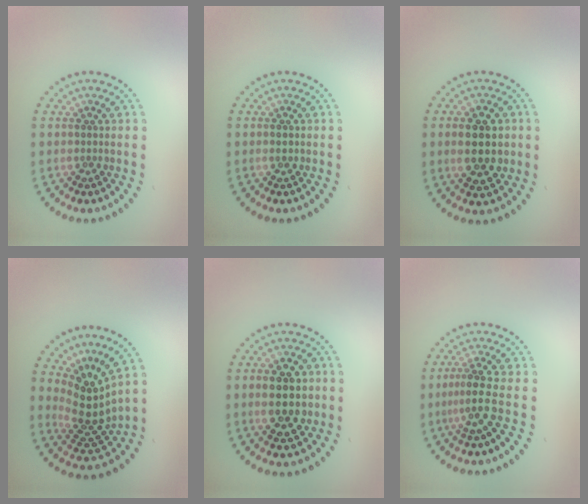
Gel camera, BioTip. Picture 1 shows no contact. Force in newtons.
{"total": 1.1, "press": 1.1, "slide": 0.1}
{"total": 5.2, "press": 5.2, "slide": 0.4}
{"total": 3.9, "press": 2.8, "slide": 2.8}
{"total": 5.1, "press": 5.1, "slide": 0.3}
{"total": 2.8, "press": 2.2, "slide": 1.7}